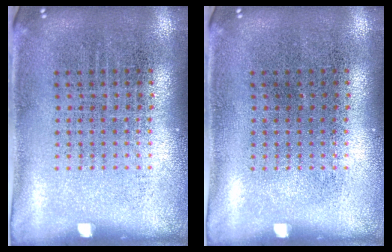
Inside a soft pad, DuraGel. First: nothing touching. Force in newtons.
{"total": 0.0}